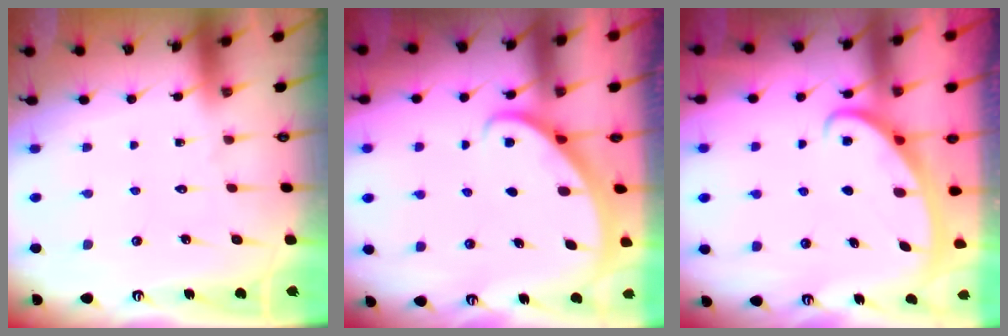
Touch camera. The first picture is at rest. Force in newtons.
{"total": 2.1, "press": 2.1, "slide": 0.2}
{"total": 2.7, "press": 2.7, "slide": 0.4}